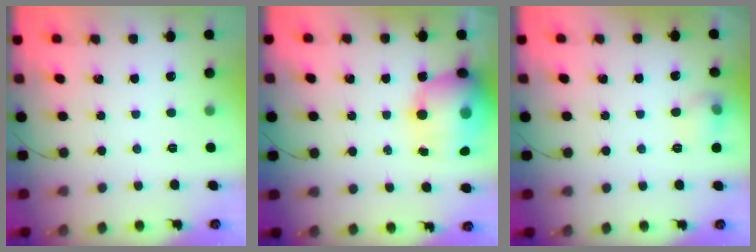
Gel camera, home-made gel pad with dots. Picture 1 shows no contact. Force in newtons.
{"total": 18.8, "press": 18.3, "slide": 4.3}
{"total": 6.5, "press": 6.4, "slide": 1.4}